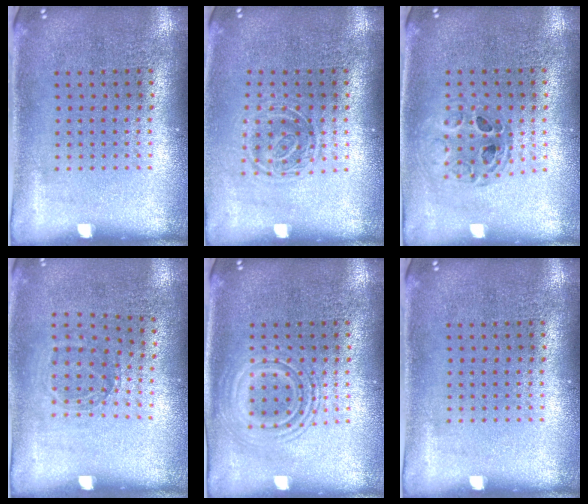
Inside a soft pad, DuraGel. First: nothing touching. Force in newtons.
{"total": 1.3, "press": 1.0, "slide": 0.8}
{"total": 0.8, "press": 0.8, "slide": 0.2}
{"total": 1.1, "press": 0.9, "slide": 0.6}
{"total": 2.6, "press": 2.6, "slide": 0.4}
{"total": 0.0}